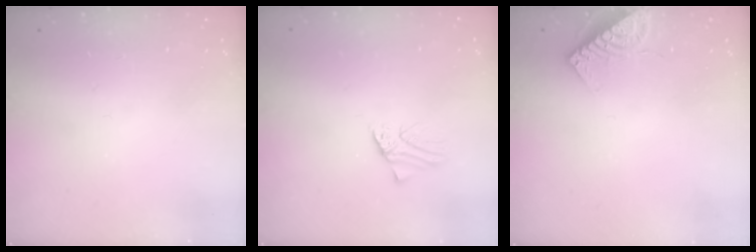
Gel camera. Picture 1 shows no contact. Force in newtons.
{"total": 0.8, "press": 0.8, "slide": 0.1}
{"total": 7.2, "press": 7.1, "slide": 0.8}